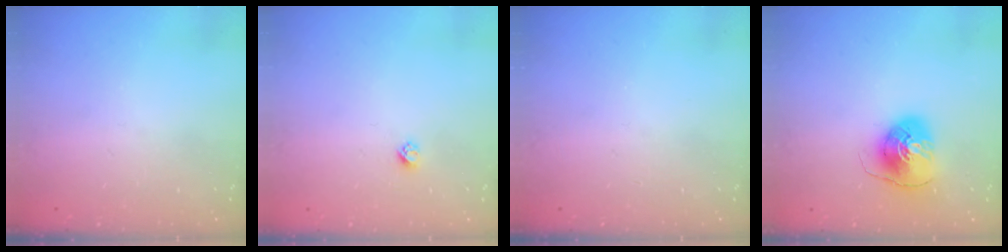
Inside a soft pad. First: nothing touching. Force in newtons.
{"total": 2.4, "press": 2.4, "slide": 0.2}
{"total": 0.0}
{"total": 8.2, "press": 8.1, "slide": 0.8}